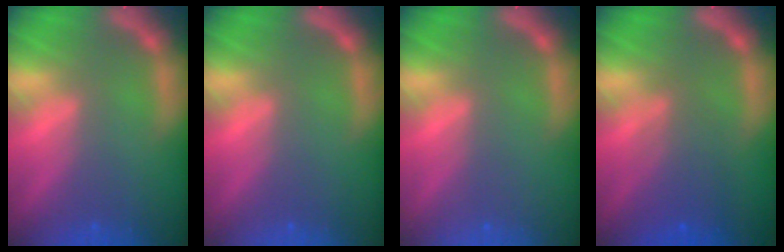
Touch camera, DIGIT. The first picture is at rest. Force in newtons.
{"total": 0.0}
{"total": 0.0}
{"total": 4.1}